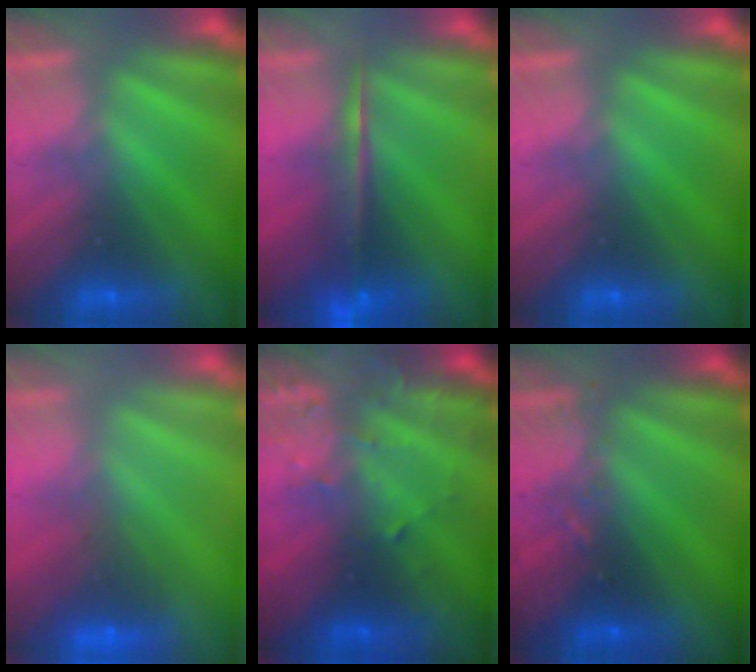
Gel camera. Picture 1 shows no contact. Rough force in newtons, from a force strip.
{"total": 5.5}
{"total": 0.0}
{"total": 9.3}
{"total": 3.4}
{"total": 2.9}